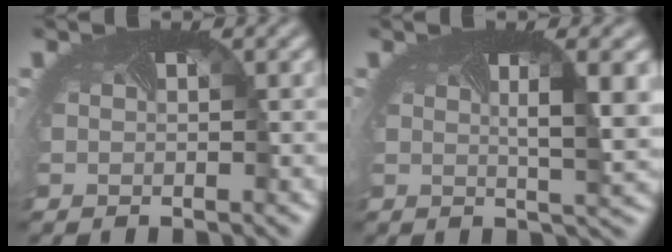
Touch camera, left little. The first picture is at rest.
{"total": 4.4, "force": [0.5, 0.7, 4.3], "torque": [-0.058, -0.003, 0.006]}